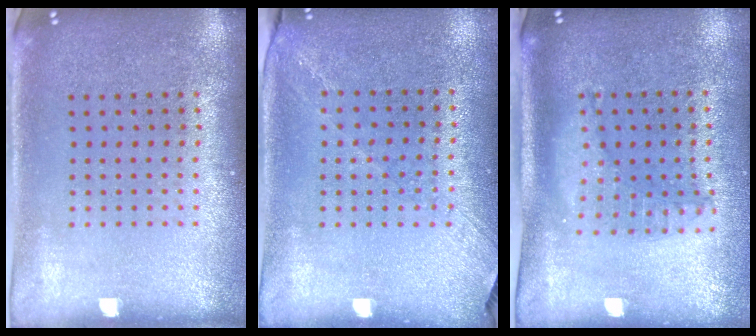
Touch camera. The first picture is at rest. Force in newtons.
{"total": 1.3, "press": 1.0, "slide": 0.8}
{"total": 1.2, "press": 1.2, "slide": 0.2}